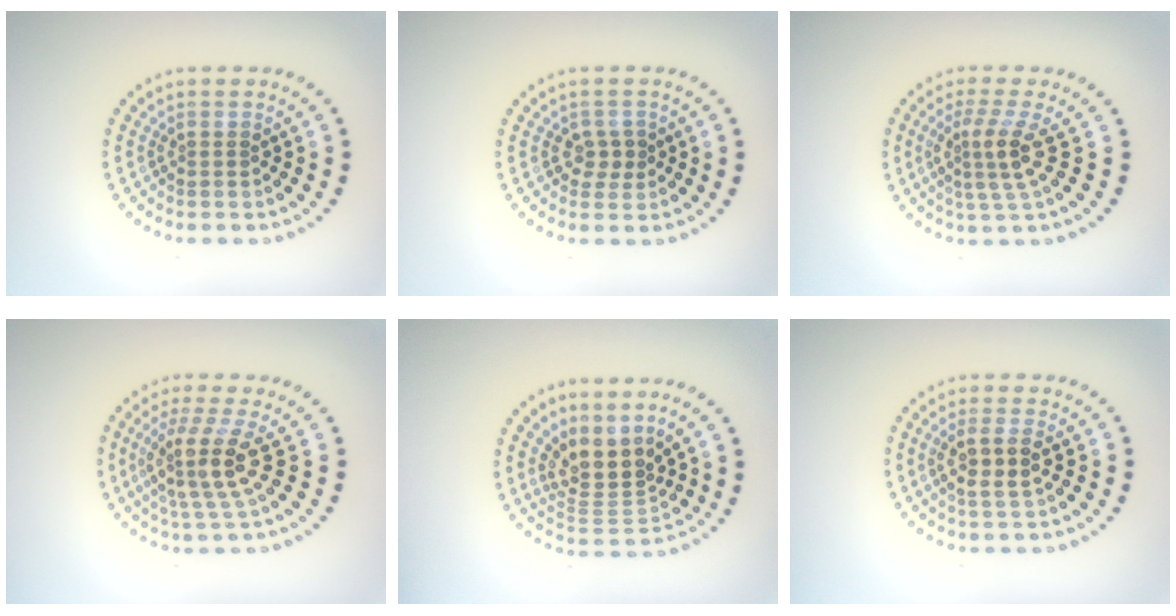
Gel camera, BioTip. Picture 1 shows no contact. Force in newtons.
{"total": 1.9, "press": 1.8, "slide": 0.6}
{"total": 3.3, "press": 2.4, "slide": 2.3}
{"total": 4.2, "press": 3.1, "slide": 2.8}
{"total": 4.0, "press": 2.9, "slide": 2.7}
{"total": 2.7, "press": 2.5, "slide": 1.1}